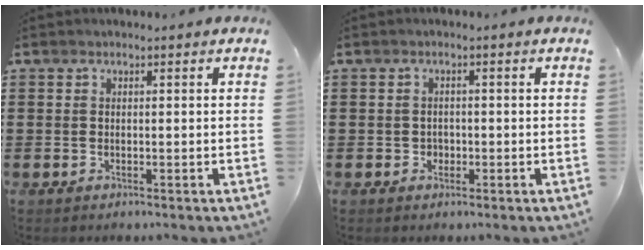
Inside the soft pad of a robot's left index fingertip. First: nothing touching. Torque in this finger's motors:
{"motor_torque": [-0.03, 0.10, 0.00, 0.01]}